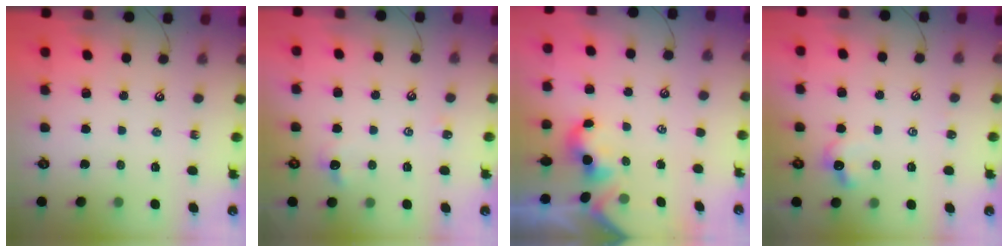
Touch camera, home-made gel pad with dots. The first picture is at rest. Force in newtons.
{"total": 1.3, "press": 1.2, "slide": 0.5}
{"total": 0.6, "press": 0.6, "slide": 0.3}
{"total": 4.4, "press": 4.4, "slide": 0.6}